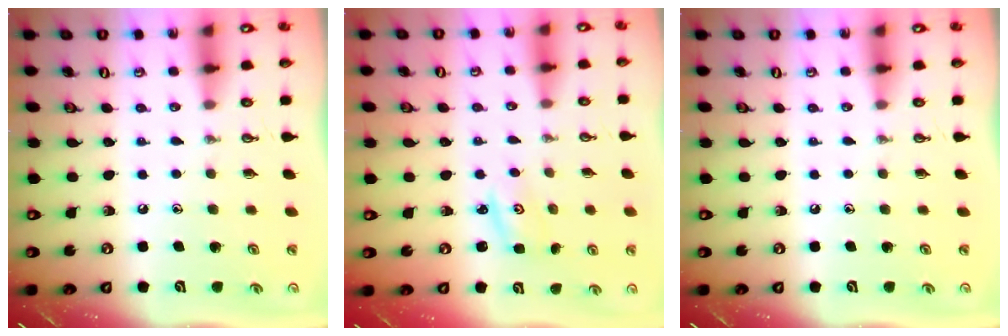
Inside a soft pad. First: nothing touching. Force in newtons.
{"total": 1.6, "press": 1.5, "slide": 0.1}
{"total": 0.0}